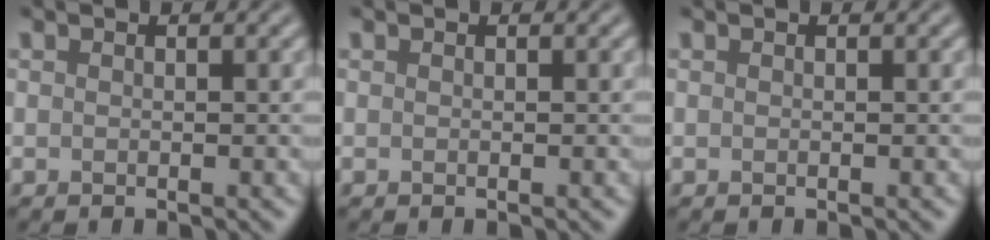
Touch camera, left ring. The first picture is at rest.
{"total": 0.0}
{"total": 0.0}